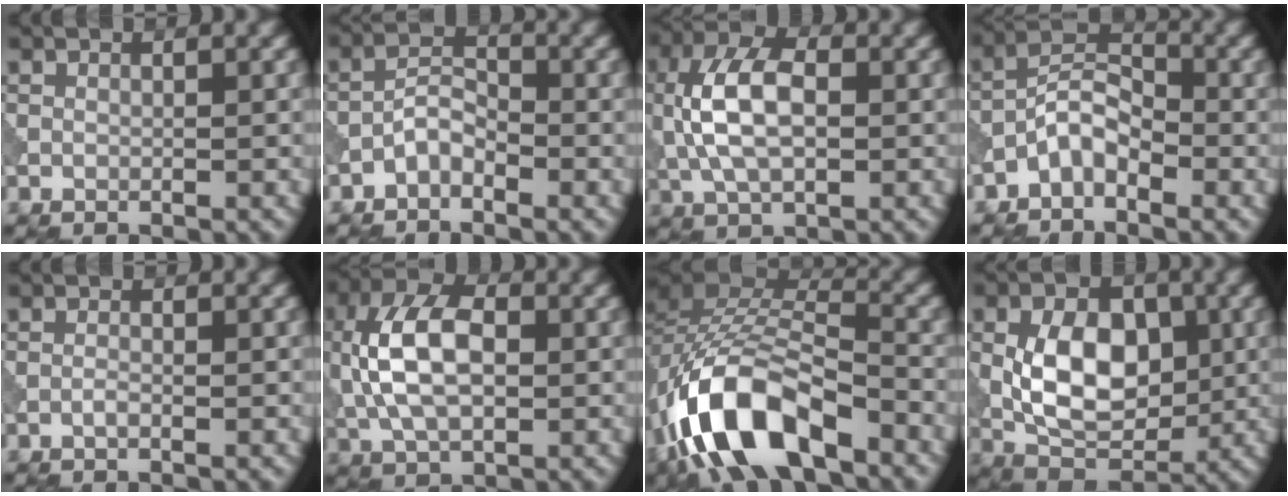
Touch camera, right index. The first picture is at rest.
{"total": 2.4, "force": [-1.6, 1.0, 1.4], "torque": [-0.023, 0.012, -0.034]}
{"total": 7.3, "force": [0.1, 4.0, 6.1], "torque": [-0.128, 0.009, -0.003]}
{"total": 3.6, "force": [-2.2, 1.7, 2.3], "torque": [-0.040, 0.017, -0.049]}
{"total": 0.8, "force": [-0.5, 0.1, 0.6], "torque": [-0.015, -0.001, -0.009]}
{"total": 8.5, "force": [0.2, 4.9, 6.9], "torque": [-0.146, 0.012, -0.003]}
{"total": 11.7, "force": [-6.6, 5.4, 8.0], "torque": [-0.148, 0.002, -0.128]}
{"total": 7.7, "force": [0.0, 4.8, 6.0], "torque": [-0.108, -0.002, -0.003]}